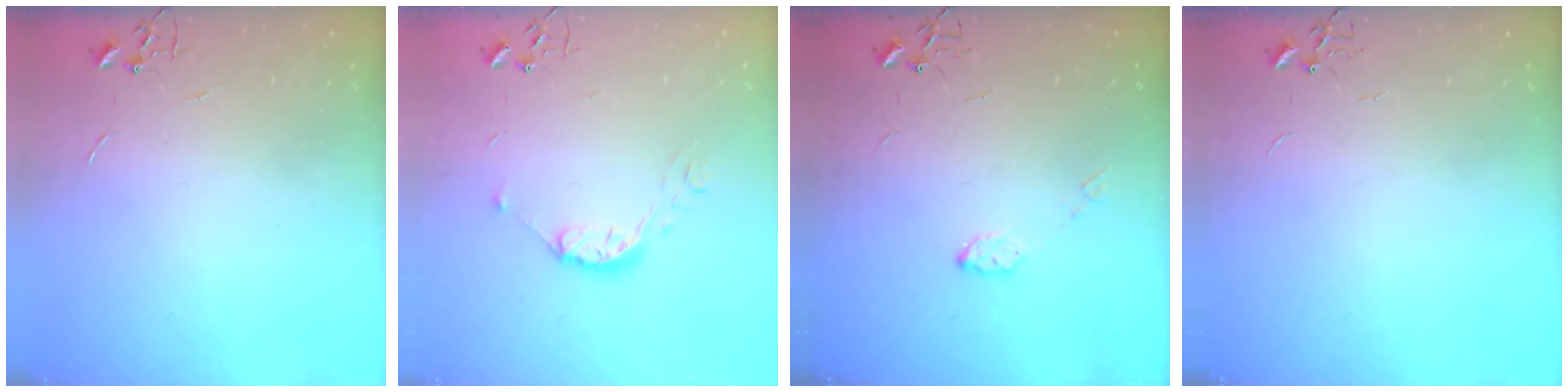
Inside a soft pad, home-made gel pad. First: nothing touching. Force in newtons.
{"total": 8.8, "press": 8.8, "slide": 0.5}
{"total": 4.5, "press": 4.5, "slide": 0.2}
{"total": 0.0}